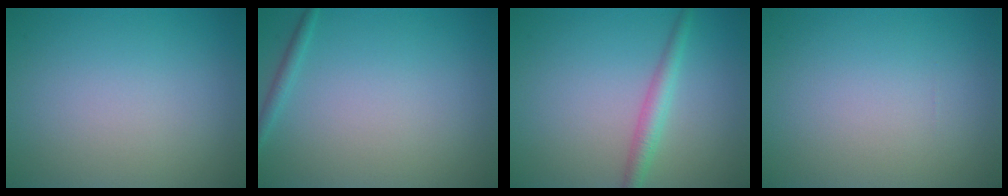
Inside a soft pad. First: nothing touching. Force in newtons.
{"total": 1.0, "press": 1.0, "slide": 0.0}
{"total": 2.3, "press": 2.3, "slide": 0.0}
{"total": 0.0}